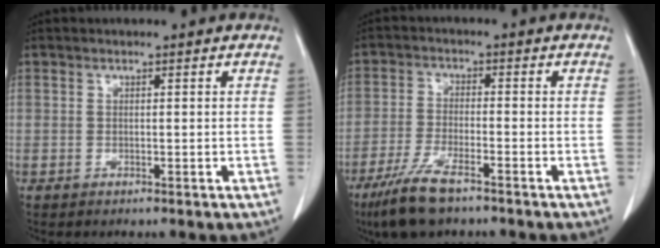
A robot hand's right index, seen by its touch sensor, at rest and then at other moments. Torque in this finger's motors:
{"motor_torque": [0.74, -0.70, 0.22, 0.11]}